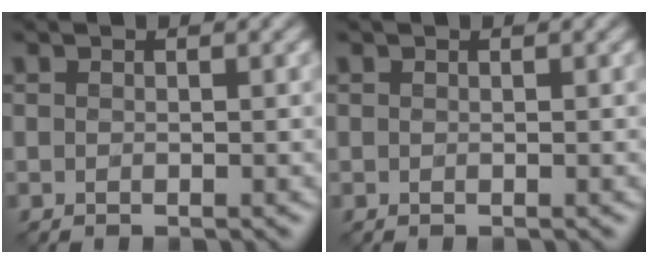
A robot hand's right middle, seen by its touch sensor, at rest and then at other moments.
{"total": 0.0}